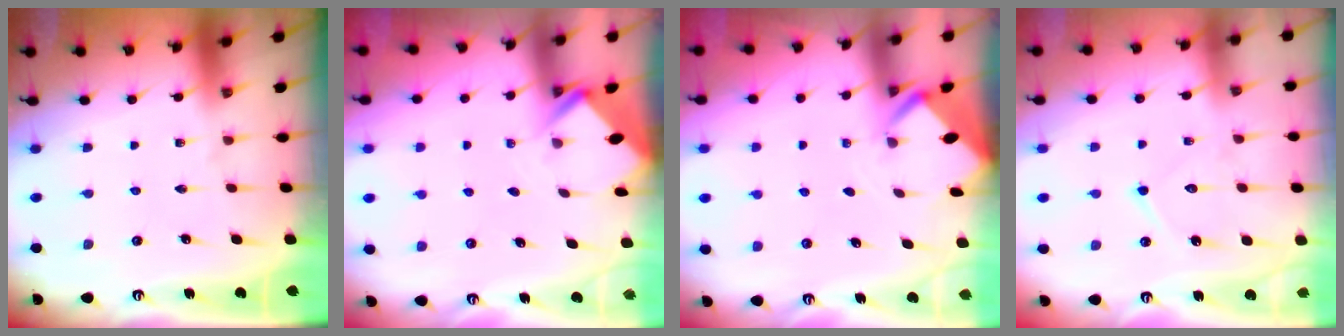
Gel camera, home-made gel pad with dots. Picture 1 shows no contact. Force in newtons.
{"total": 2.6, "press": 2.6, "slide": 0.2}
{"total": 2.0, "press": 2.0, "slide": 0.0}
{"total": 7.6, "press": 7.6, "slide": 0.6}